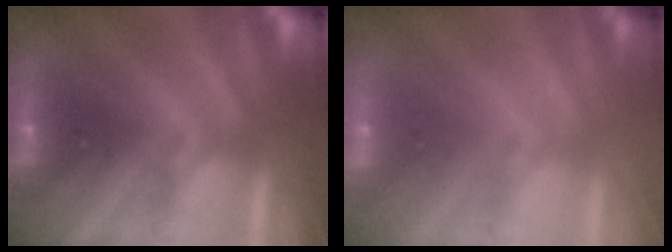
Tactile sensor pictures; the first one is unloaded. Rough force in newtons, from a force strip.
{"total": 1.6}